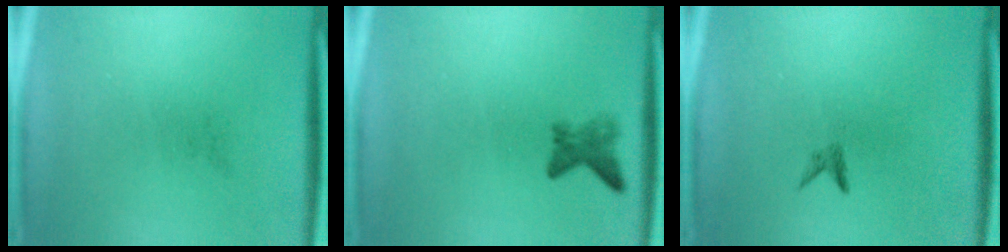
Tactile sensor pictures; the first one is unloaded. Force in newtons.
{"total": 2.0}
{"total": 0.8}